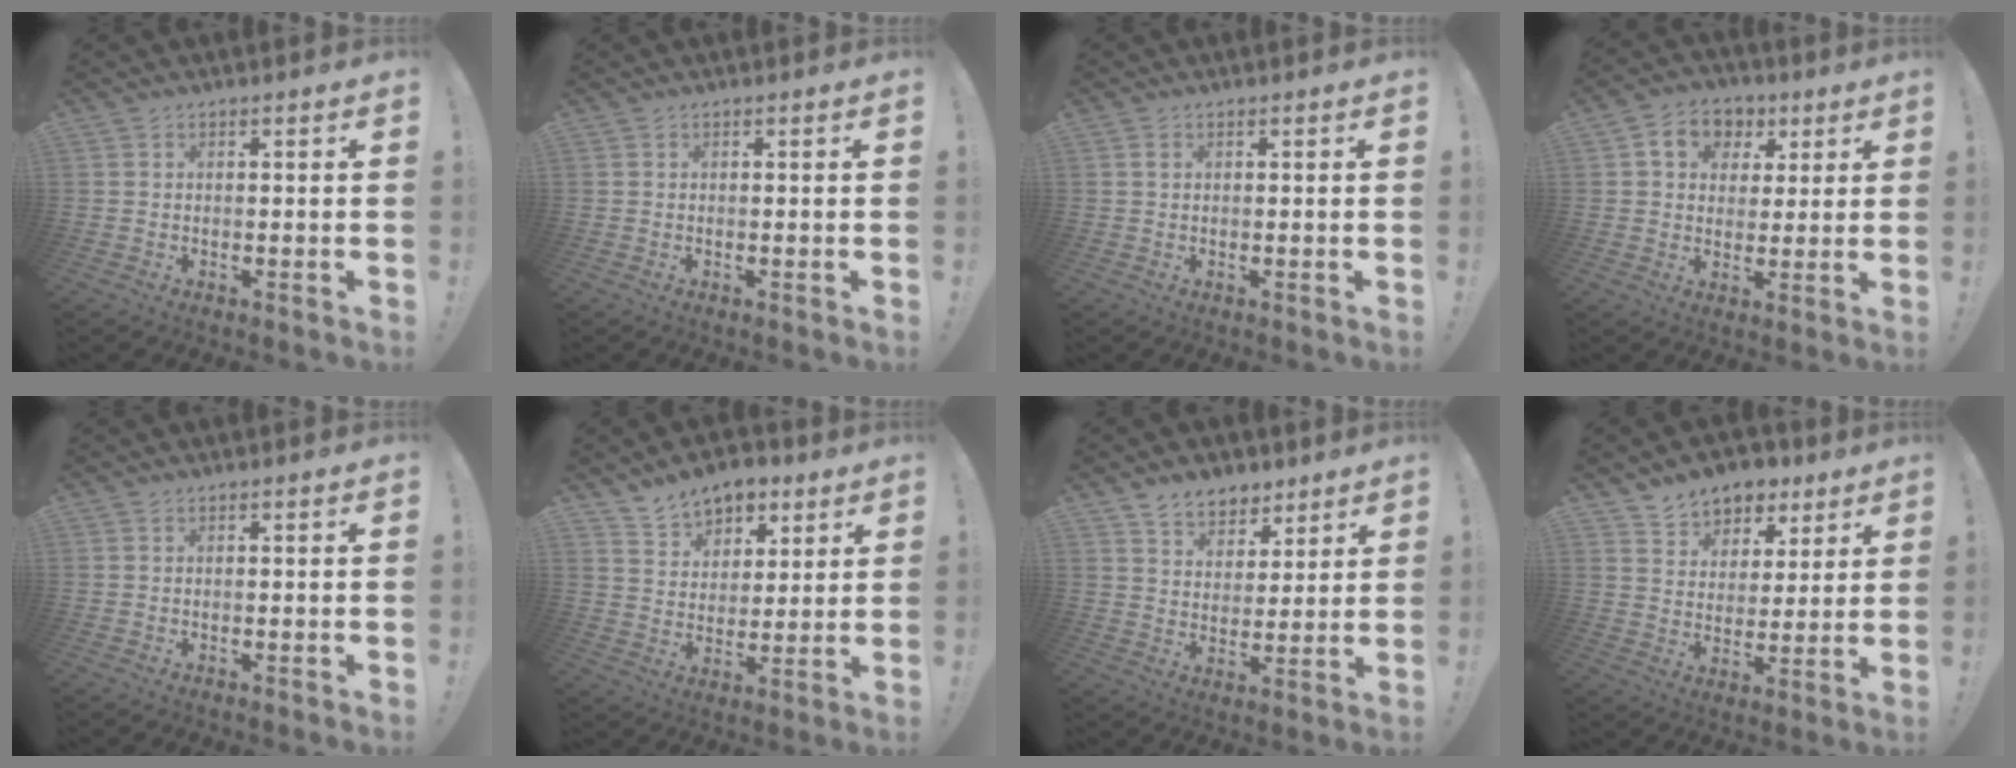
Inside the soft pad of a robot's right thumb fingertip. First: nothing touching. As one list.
[{"total": 0.0}, {"total": 0.8, "force": [0.4, 0.5, 0.4], "torque": [-0.004, -0.001, 0.007]}, {"total": 9.9, "force": [3.8, 8.1, 4.4], "torque": [-0.059, -0.008, 0.075]}, {"total": 0.0}, {"total": 10.3, "force": [7.6, 6.4, 2.7], "torque": [-0.047, -0.049, 0.147]}, {"total": 8.4, "force": [6.2, 5.4, 1.5], "torque": [-0.028, -0.044, 0.123]}, {"total": 8.6, "force": [6.2, 5.8, 1.1], "torque": [-0.017, -0.050, 0.123]}]